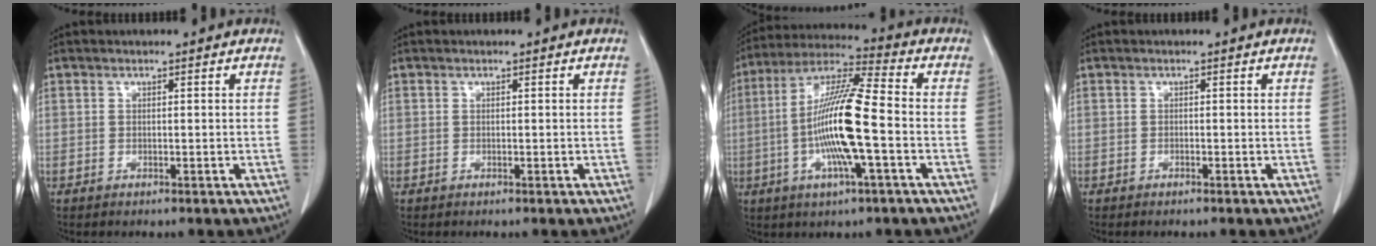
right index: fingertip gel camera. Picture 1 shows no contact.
{"total": 0.0}
{"total": 14.6, "force": [-2.5, 0.8, 14.4], "torque": [-0.278, 0.002, -0.052]}
{"total": 0.0}